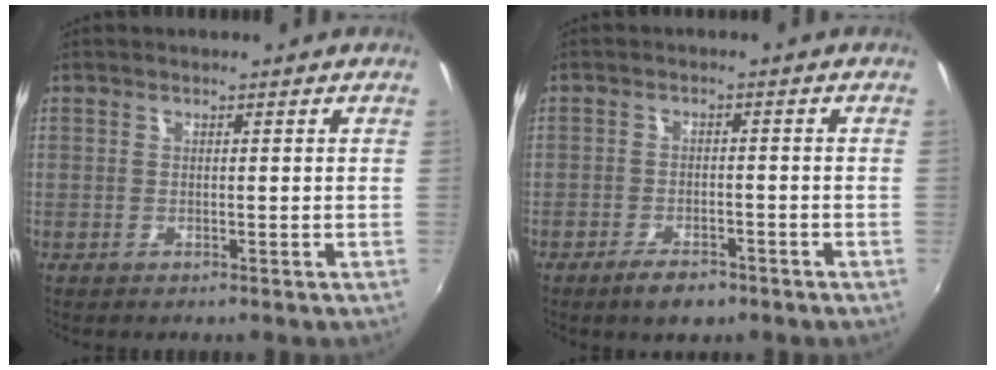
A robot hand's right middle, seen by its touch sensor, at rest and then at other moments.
{"total": 5.0, "force": [-3.6, 2.0, 2.8], "torque": [-0.068, -0.008, -0.061]}